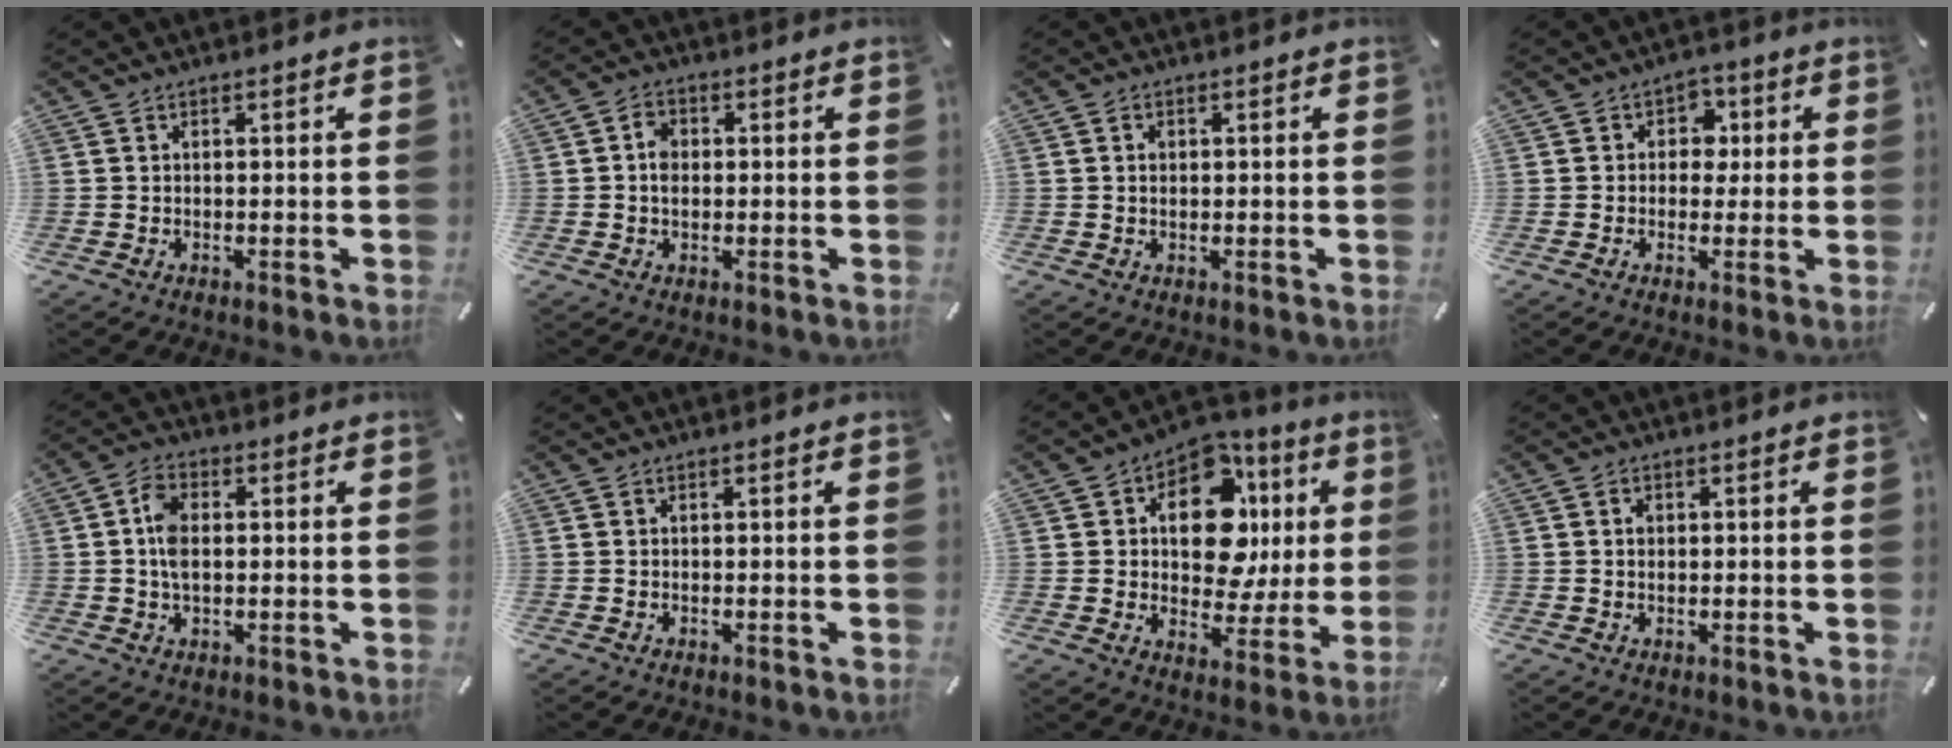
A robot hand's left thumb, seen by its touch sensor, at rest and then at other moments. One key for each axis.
{"total": 3.8, "fx": 0.1, "fy": 3.0, "fz": 2.3, "tx": -0.038, "ty": 0.006, "tz": -0.002}
{"total": 1.4, "fx": 0.2, "fy": 1.0, "fz": 0.9, "tx": -0.020, "ty": 0.005, "tz": 0.002}
{"total": 5.3, "fx": 0.1, "fy": 4.8, "fz": 2.3, "tx": -0.023, "ty": 0.005, "tz": -0.006}
{"total": 6.1, "fx": 0.4, "fy": 3.9, "fz": 4.8, "tx": -0.107, "ty": 0.007, "tz": 0.003}
{"total": 0.0}
{"total": 15.8, "fx": 4.0, "fy": 10.0, "fz": 11.6, "tx": -0.167, "ty": -0.026, "tz": 0.070}
{"total": 1.5, "fx": 0.2, "fy": 1.1, "fz": 1.0, "tx": -0.022, "ty": 0.005, "tz": 0.003}